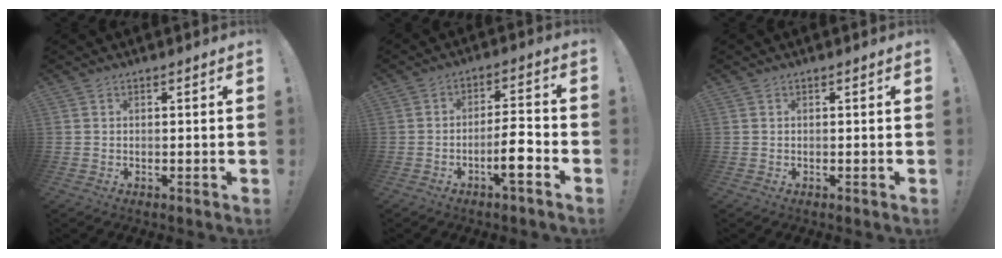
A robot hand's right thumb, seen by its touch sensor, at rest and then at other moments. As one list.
[{"total": 9.2, "force": [-4.3, 1.9, 7.9], "torque": [-0.127, 0.019, -0.075]}, {"total": 0.0}]